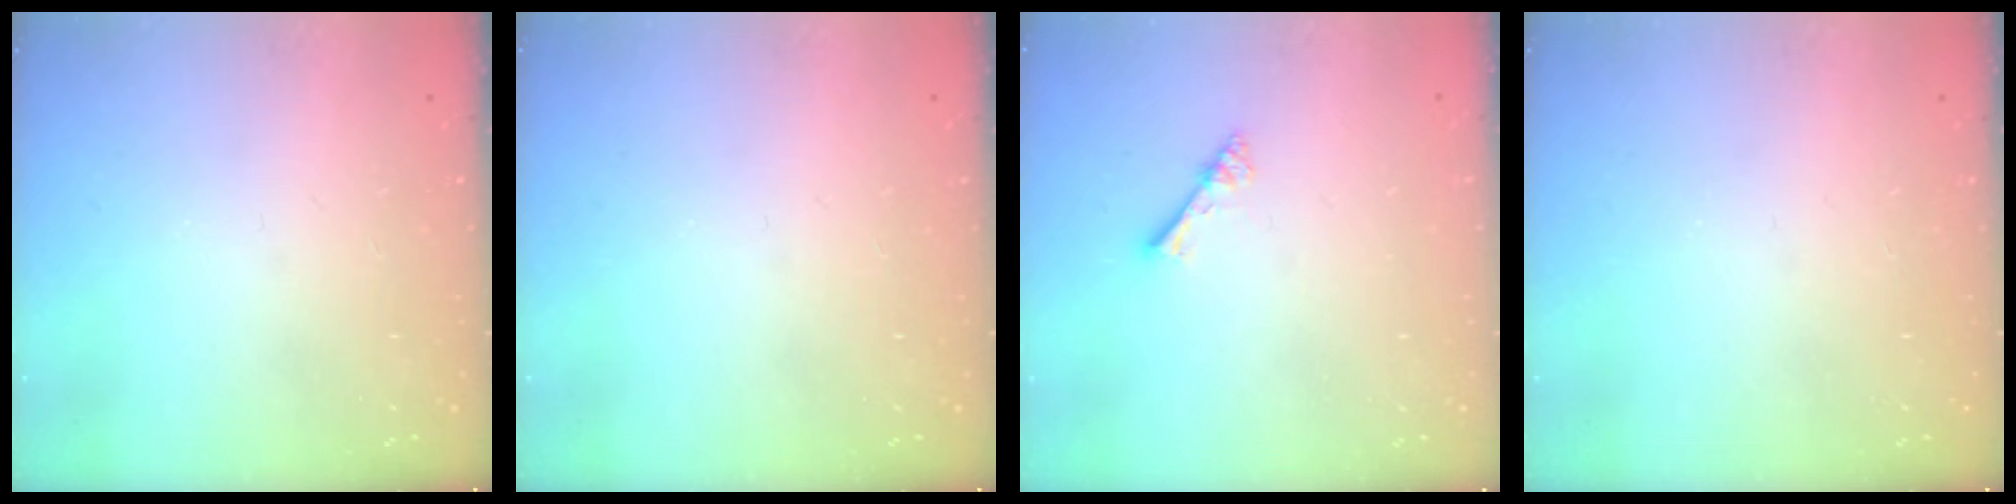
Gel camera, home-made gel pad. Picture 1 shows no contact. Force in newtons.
{"total": 0.0}
{"total": 2.7, "press": 2.7, "slide": 0.2}
{"total": 0.0}